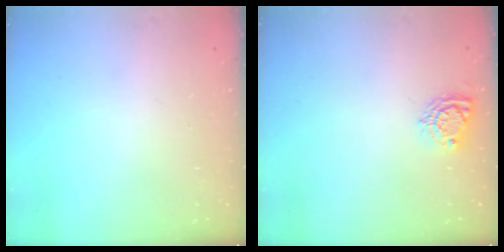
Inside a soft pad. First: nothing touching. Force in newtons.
{"total": 6.5, "press": 6.5, "slide": 0.1}